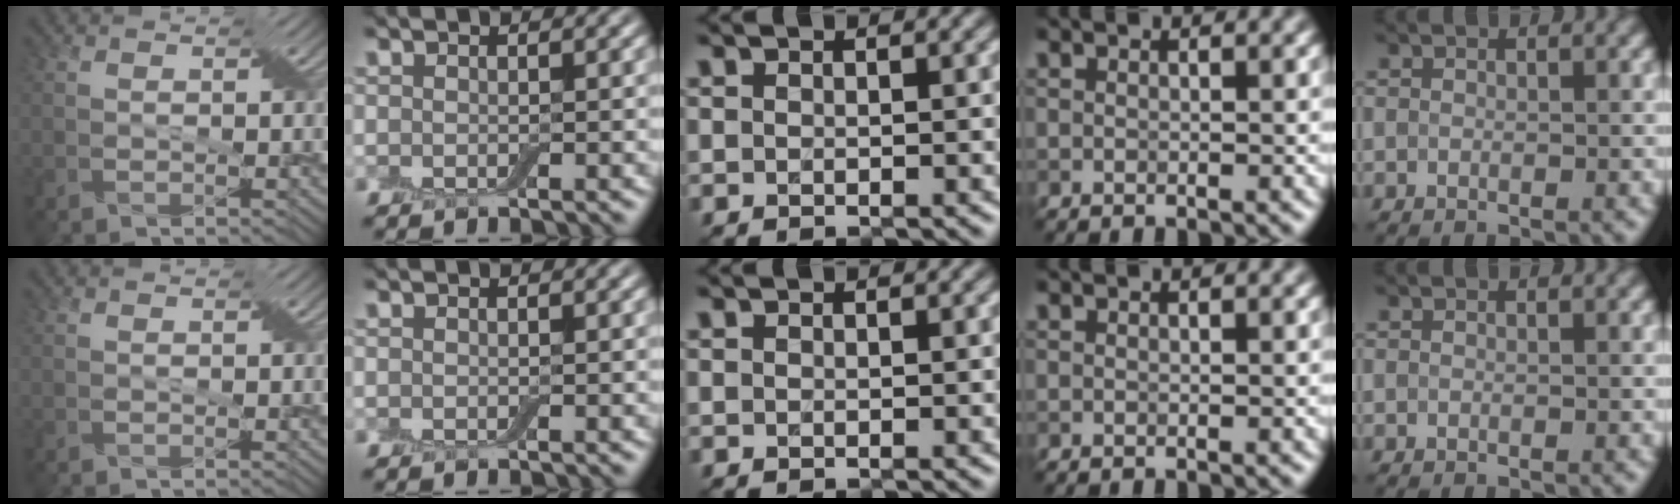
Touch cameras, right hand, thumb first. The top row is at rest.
{}